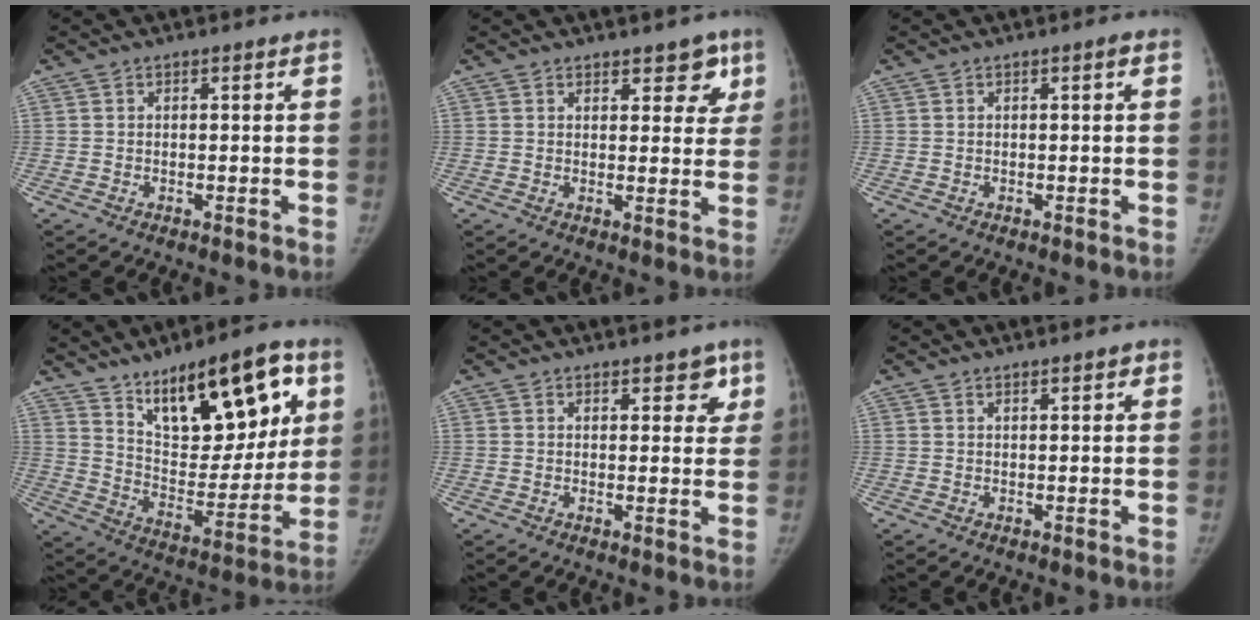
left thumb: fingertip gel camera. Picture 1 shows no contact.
{"total": 5.5, "force": [3.4, 3.1, 3.1], "torque": [0.004, -0.015, 0.040]}
{"total": 0.6, "force": [0.1, 0.1, 0.6], "torque": [-0.011, 0.000, 0.000]}
{"total": 23.0, "force": [11.6, 9.5, 17.5], "torque": [-0.218, -0.046, 0.196]}
{"total": 4.5, "force": [2.8, 2.4, 2.6], "torque": [0.004, -0.012, 0.032]}
{"total": 1.6, "force": [1.1, 0.5, 1.0], "torque": [-0.010, -0.004, 0.015]}